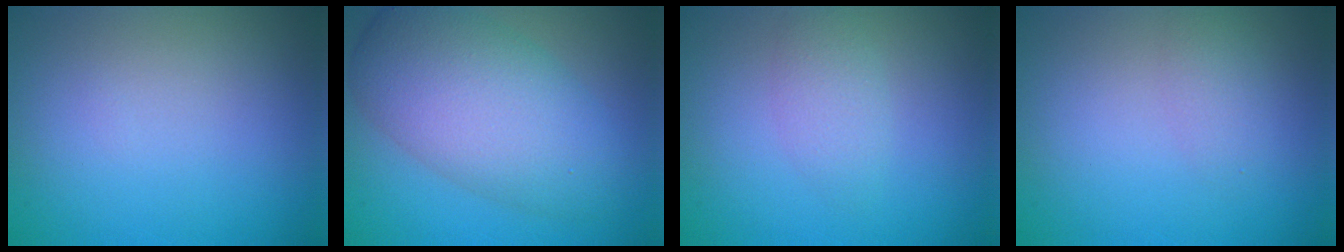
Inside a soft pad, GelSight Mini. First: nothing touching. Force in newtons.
{"total": 8.4, "press": 8.4, "slide": 0.1}
{"total": 1.8, "press": 1.8, "slide": 0.1}
{"total": 1.6, "press": 1.6, "slide": 0.1}